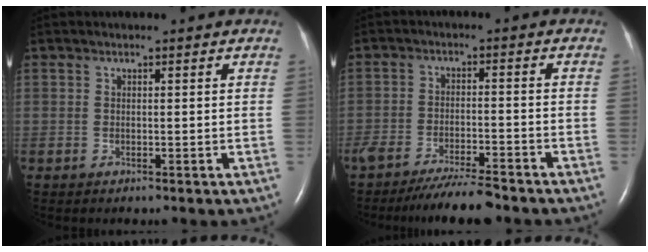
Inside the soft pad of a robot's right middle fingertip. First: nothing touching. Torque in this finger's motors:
{"motor_torque": [0.09, -0.09, 0.14, 0.07]}